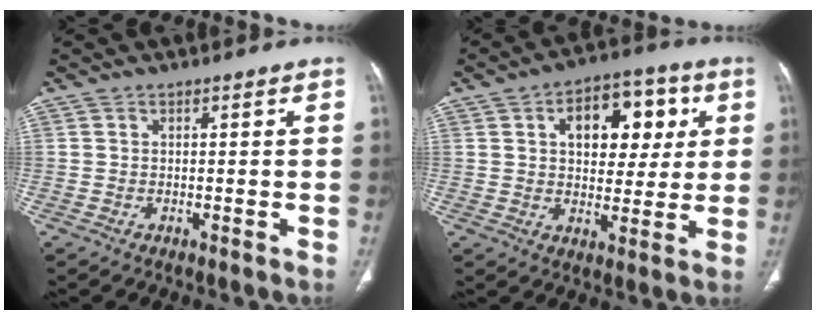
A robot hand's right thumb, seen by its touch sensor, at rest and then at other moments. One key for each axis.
{"total": 14.5, "fx": 4.2, "fy": 9.0, "fz": 10.5, "tx": -0.097, "ty": 0.008, "tz": 0.061}